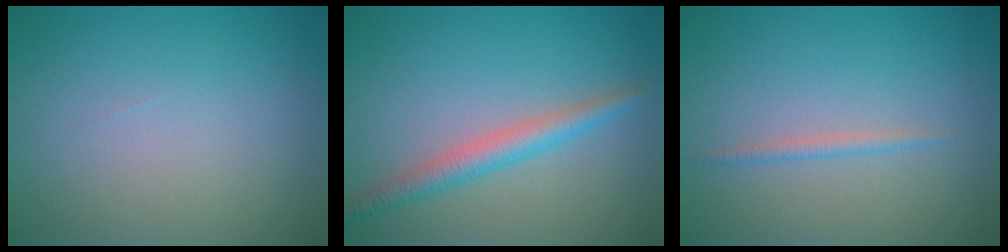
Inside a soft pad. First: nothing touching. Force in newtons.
{"total": 2.8, "press": 2.8, "slide": 0.1}
{"total": 0.7, "press": 0.7, "slide": 0.1}